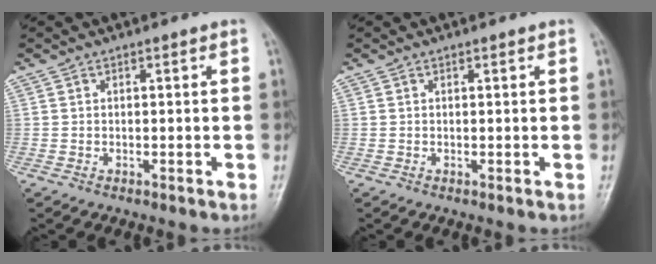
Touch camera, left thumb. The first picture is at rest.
{"total": 0.5, "force": [0.4, 0.2, 0.3], "torque": [-0.008, -0.003, 0.005]}